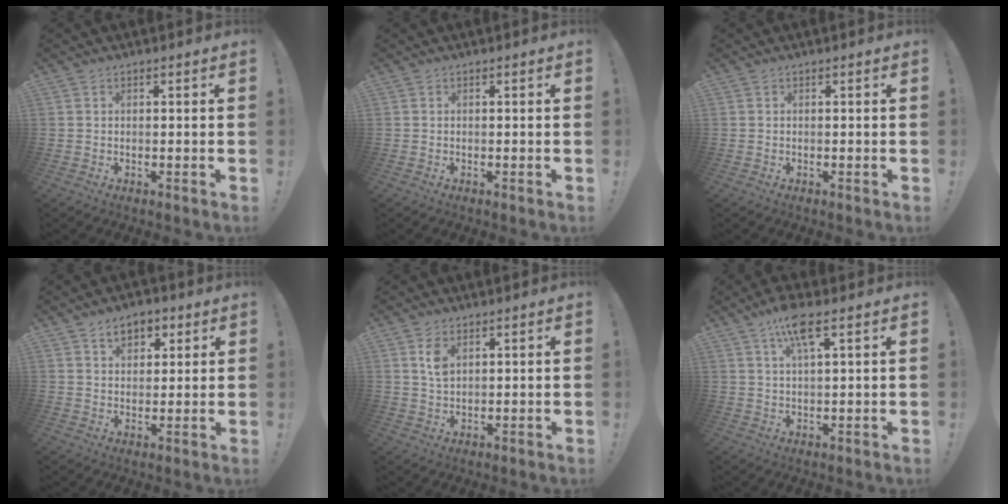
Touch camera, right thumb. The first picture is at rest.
{"total": 0.0}
{"total": 0.0}
{"total": 6.8, "force": [3.5, 4.8, 3.3], "torque": [-0.047, -0.008, 0.063]}
{"total": 4.5, "force": [2.1, 2.5, 3.2], "torque": [-0.051, -0.007, 0.036]}
{"total": 8.2, "force": [4.5, 2.2, 6.6], "torque": [-0.114, -0.010, 0.074]}